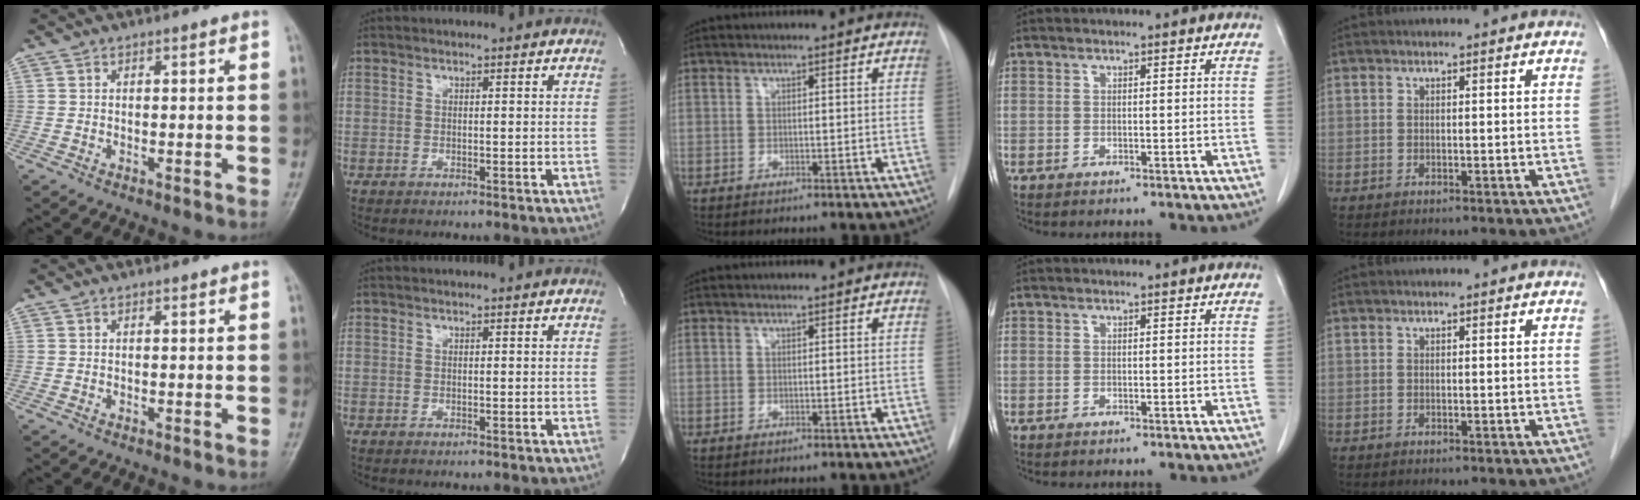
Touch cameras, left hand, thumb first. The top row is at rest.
{}